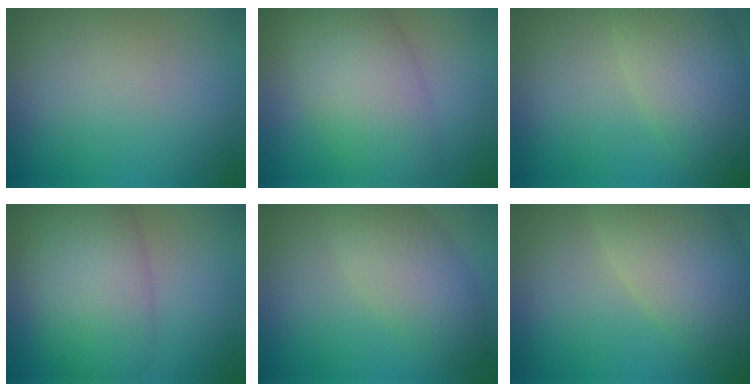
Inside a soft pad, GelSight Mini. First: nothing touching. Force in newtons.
{"total": 6.9, "press": 6.9, "slide": 0.1}
{"total": 7.0, "press": 7.0, "slide": 0.5}
{"total": 7.7, "press": 7.7, "slide": 0.4}
{"total": 4.6, "press": 4.6, "slide": 0.2}
{"total": 8.2, "press": 8.2, "slide": 0.5}